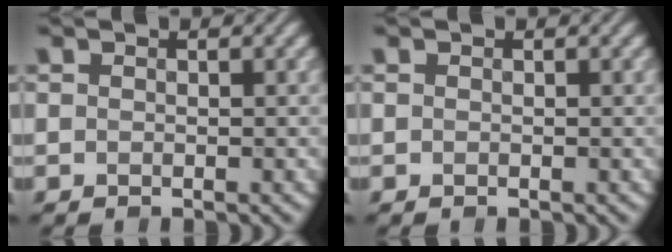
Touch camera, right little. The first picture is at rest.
{"total": 0.0}